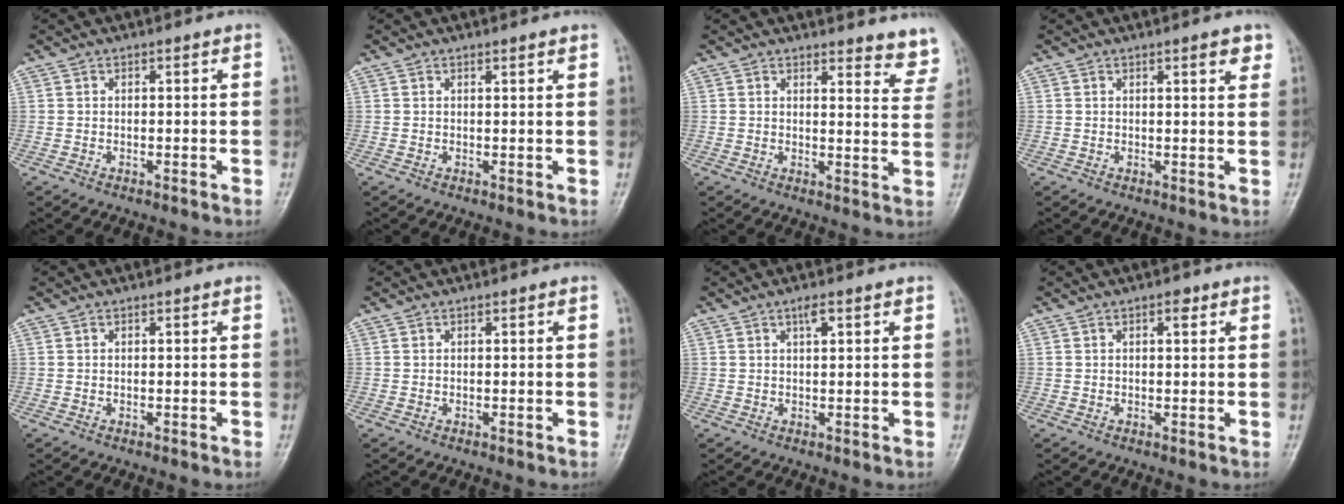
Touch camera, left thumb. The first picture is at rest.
{"total": 1.0, "force": [0.8, 0.1, 0.5], "torque": [-0.005, -0.003, 0.013]}
{"total": 7.0, "force": [6.6, 2.0, 1.5], "torque": [0.018, -0.048, 0.055]}
{"total": 2.8, "force": [1.7, 0.7, 2.1], "torque": [-0.019, -0.008, 0.020]}
{"total": 0.0}
{"total": 0.0}
{"total": 2.2, "force": [1.1, 0.6, 1.8], "torque": [-0.031, 0.002, 0.019]}
{"total": 1.9, "force": [0.9, 0.9, 1.5], "torque": [-0.017, 0.000, 0.010]}